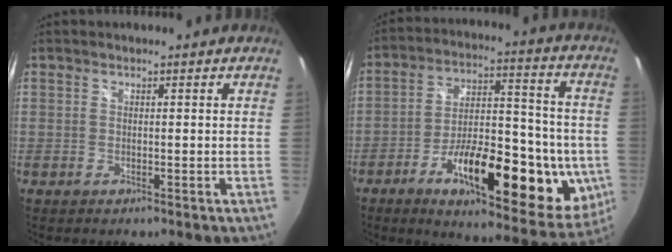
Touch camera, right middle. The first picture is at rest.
{"total": 25.4, "force": [-8.1, 10.4, 21.8], "torque": [-0.323, -0.003, -0.108]}